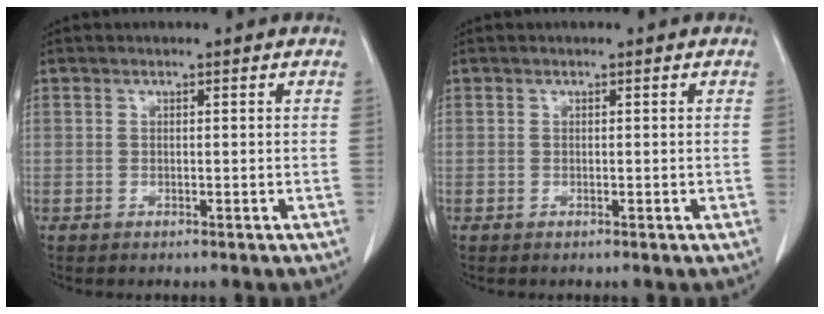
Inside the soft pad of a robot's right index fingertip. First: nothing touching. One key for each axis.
{"total": 0.0}